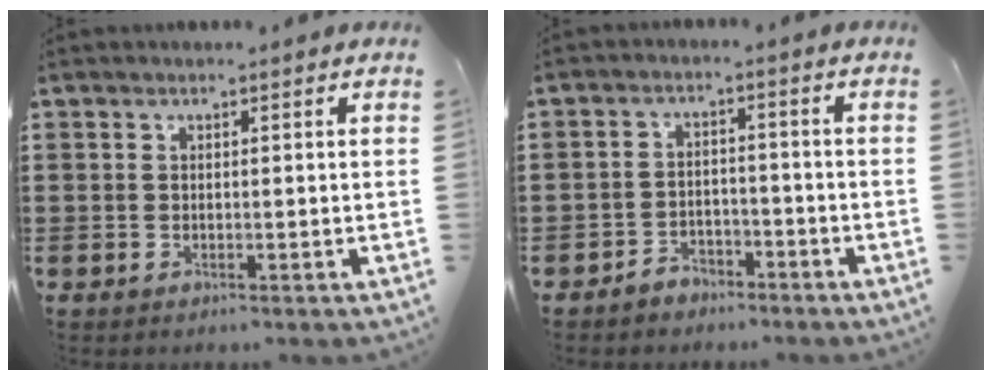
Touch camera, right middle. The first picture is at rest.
{"total": 3.0, "force": [-2.8, 1.1, 0.0], "torque": [-0.010, 0.002, -0.058]}